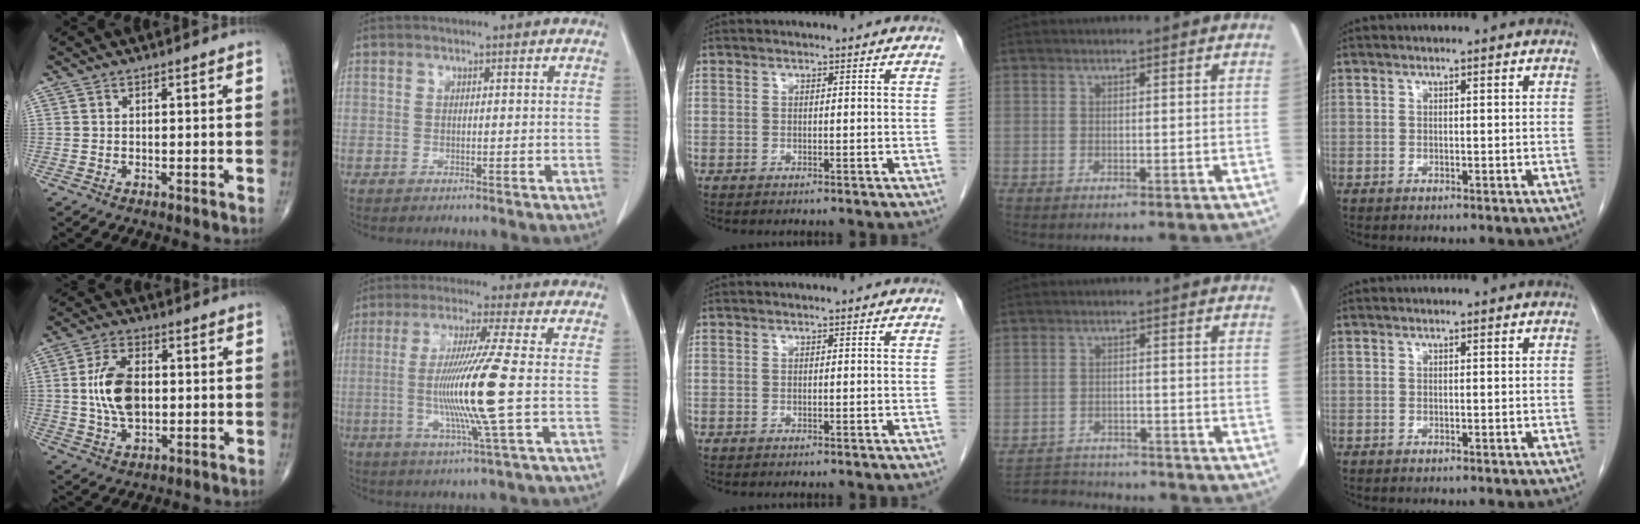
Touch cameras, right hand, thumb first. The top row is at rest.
{"thumb": {"total": 10.5, "force": [0.5, 6.0, 8.6], "torque": [-0.157, 0.003, 0.012]}, "index": {"total": 12.3, "force": [-1.3, -1.8, 12.1], "torque": [-0.242, -0.021, -0.027]}, "ring": {"total": 9.9, "force": [-9.5, 2.1, 1.9], "torque": [-0.043, 0.008, -0.135]}}